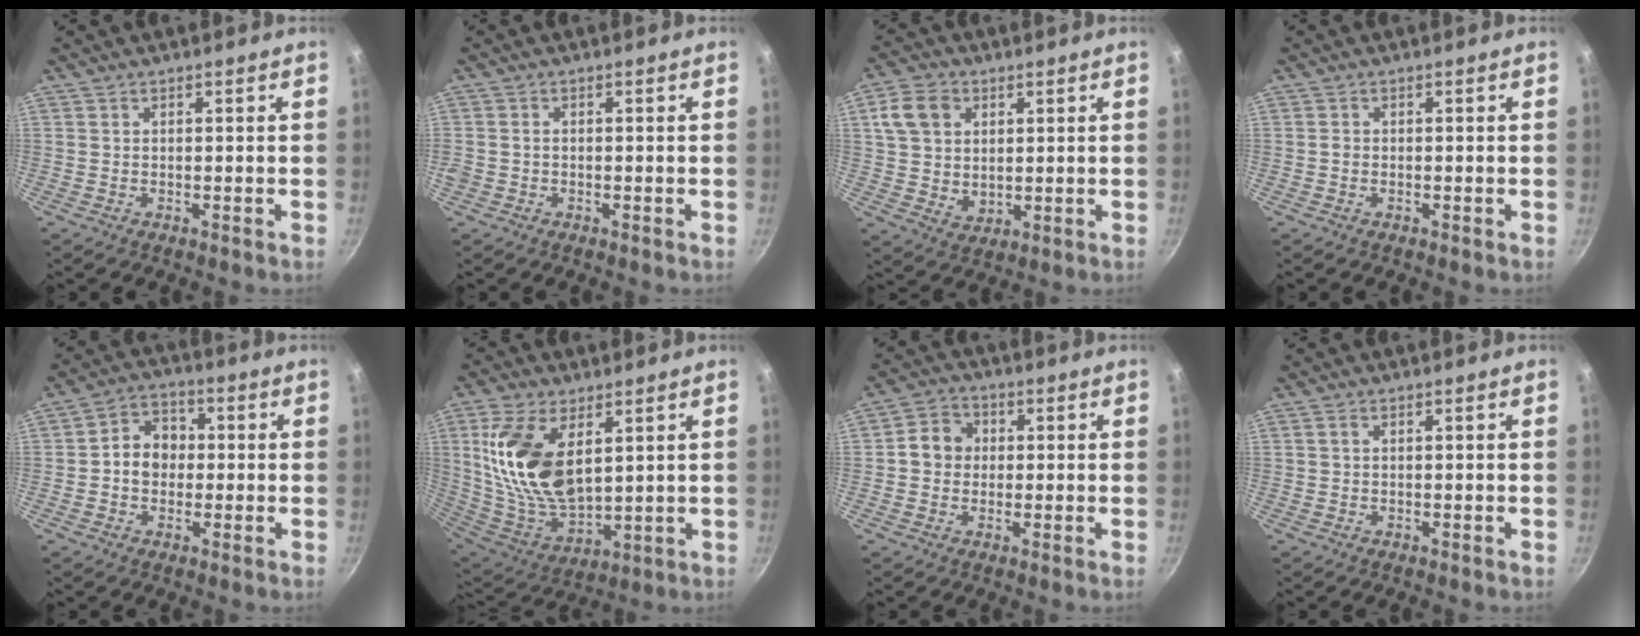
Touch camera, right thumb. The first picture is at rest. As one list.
[{"total": 1.6, "force": [-0.5, 1.4, 0.7], "torque": [-0.015, 0.003, -0.012]}, {"total": 10.0, "force": [3.0, 7.8, 5.4], "torque": [-0.080, -0.012, 0.054]}, {"total": 0.8, "force": [-0.3, 0.6, 0.4], "torque": [-0.008, 0.003, -0.007]}, {"total": 7.7, "force": [-0.1, 6.4, 4.4], "torque": [-0.036, 0.019, -0.015]}, {"total": 18.7, "force": [5.6, 10.2, 14.7], "torque": [-0.279, -0.037, 0.121]}, {"total": 6.2, "force": [0.4, 5.5, 2.7], "torque": [-0.016, 0.013, -0.008]}, {"total": 0.8, "force": [0.2, 0.5, 0.6], "torque": [-0.009, 0.003, 0.004]}]